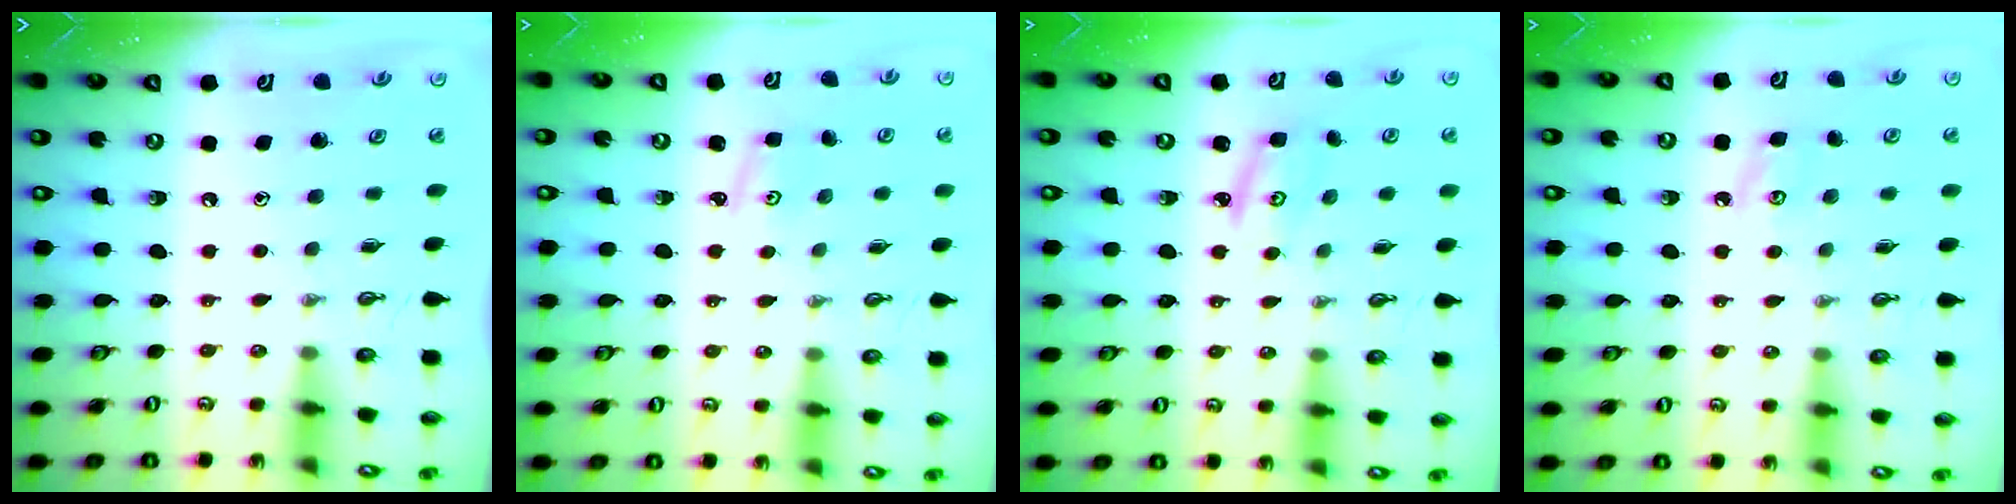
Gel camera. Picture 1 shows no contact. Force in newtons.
{"total": 2.0, "press": 2.0, "slide": 0.3}
{"total": 2.7, "press": 2.6, "slide": 0.3}
{"total": 5.1, "press": 5.1, "slide": 0.8}